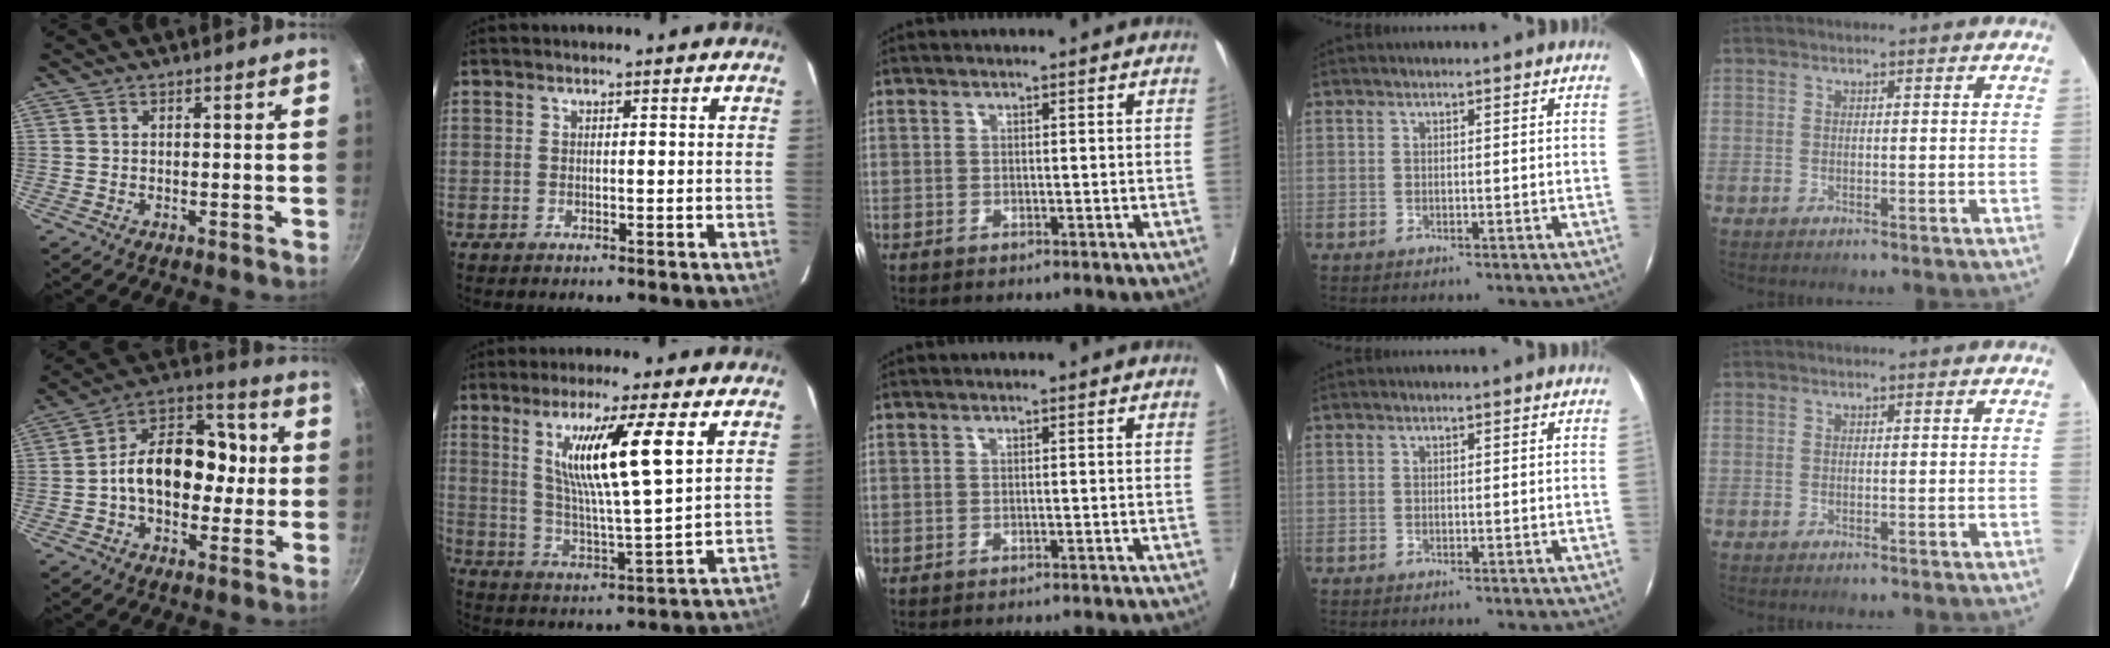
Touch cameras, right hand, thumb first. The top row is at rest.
{"thumb": {"total": 17.6, "force": [-0.3, 11.3, 13.4], "torque": [-0.177, 0.042, -0.015]}, "index": {"total": 13.1, "force": [4.8, 0.0, 12.2], "torque": [-0.227, -0.007, 0.088]}, "middle": {"total": 8.0, "force": [-7.8, 0.3, 1.7], "torque": [-0.012, -0.003, -0.082]}}